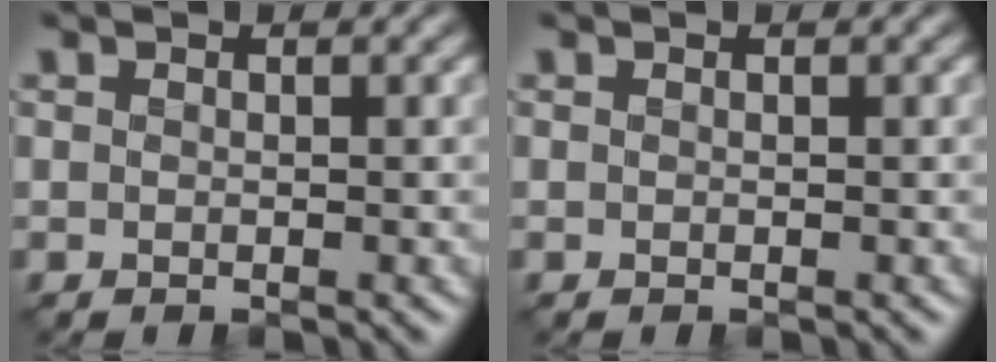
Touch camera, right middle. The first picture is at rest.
{"total": 0.0}